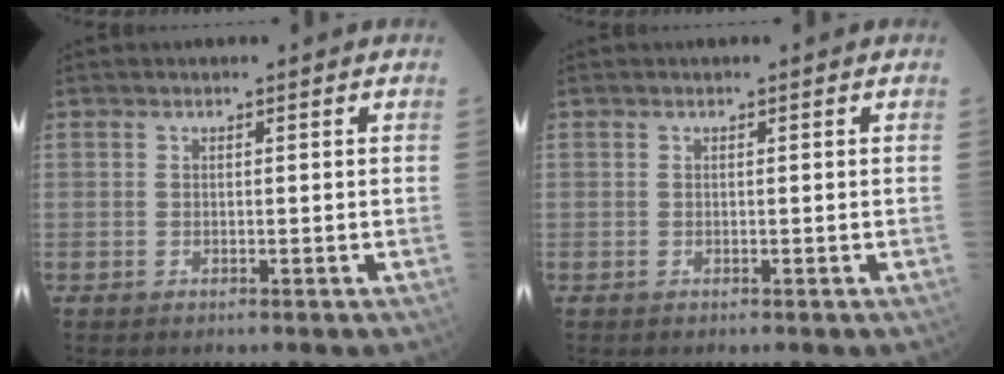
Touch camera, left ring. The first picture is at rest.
{"total": 0.0}